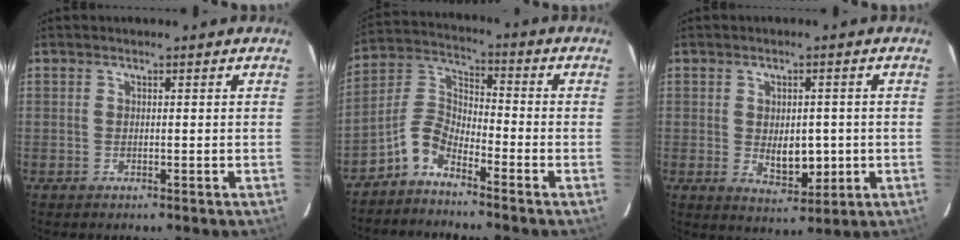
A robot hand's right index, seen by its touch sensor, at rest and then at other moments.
{"total": 6.0, "force": [-4.8, 2.2, 2.9], "torque": [-0.066, 0.017, -0.104]}
{"total": 6.0, "force": [-0.5, 3.2, 5.0], "torque": [-0.076, -0.008, 0.006]}